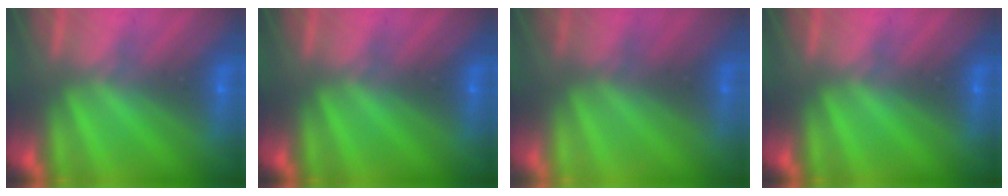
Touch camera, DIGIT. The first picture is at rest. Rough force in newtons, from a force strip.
{"total": 0.0}
{"total": 3.0}
{"total": 0.0}